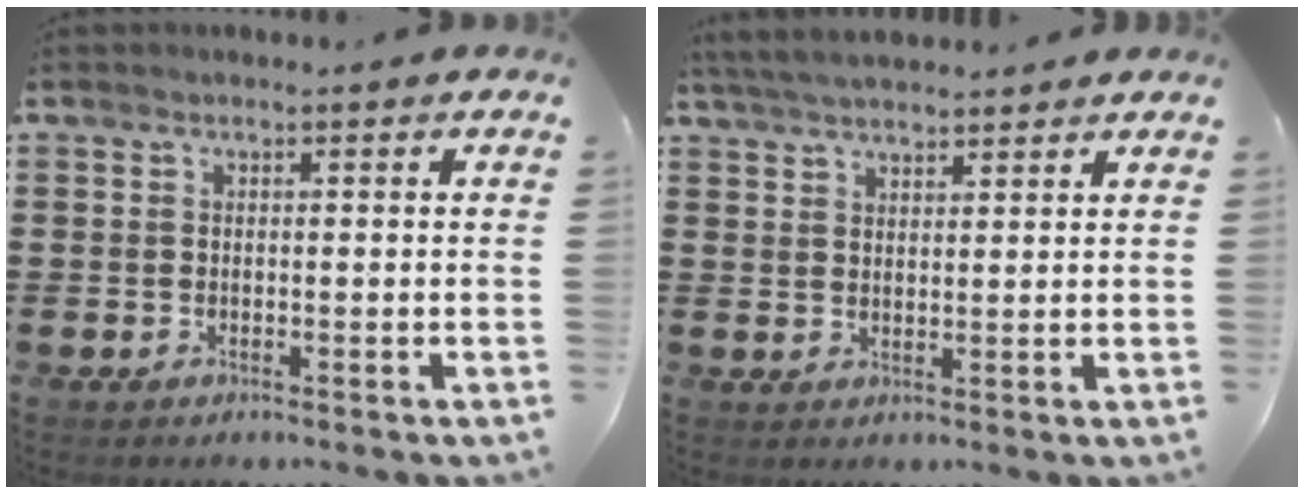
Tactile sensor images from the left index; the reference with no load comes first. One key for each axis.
{"total": 4.1, "fx": 3.9, "fy": 0.3, "fz": 1.1, "tx": -0.033, "ty": -0.005, "tz": 0.074}